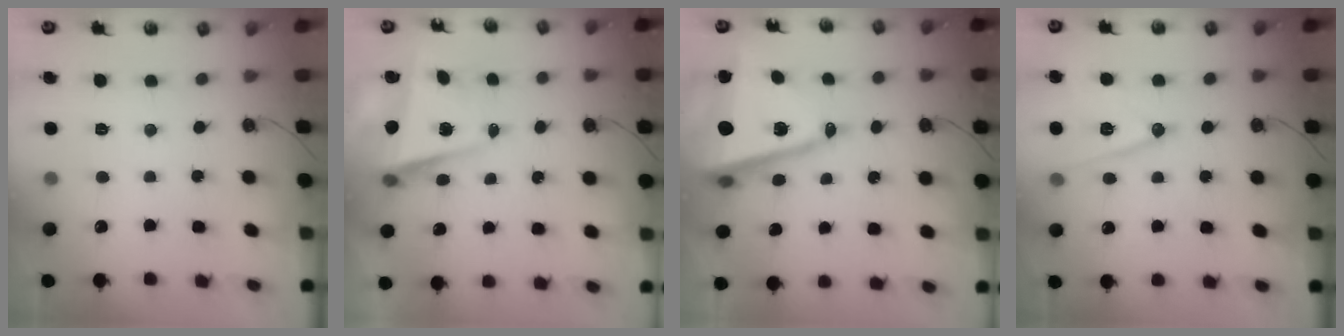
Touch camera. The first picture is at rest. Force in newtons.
{"total": 6.2, "press": 5.9, "slide": 1.8}
{"total": 13.7, "press": 13.5, "slide": 2.5}
{"total": 12.9, "press": 12.5, "slide": 3.1}